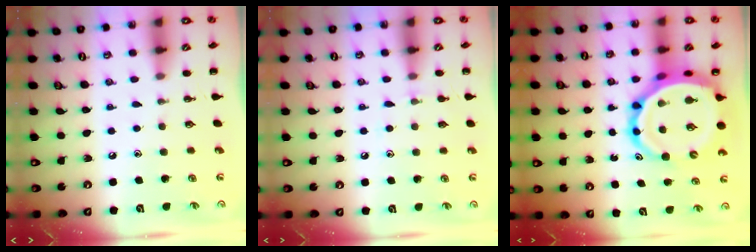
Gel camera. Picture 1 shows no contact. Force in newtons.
{"total": 5.5, "press": 5.2, "slide": 1.6}
{"total": 16.2, "press": 15.5, "slide": 4.5}